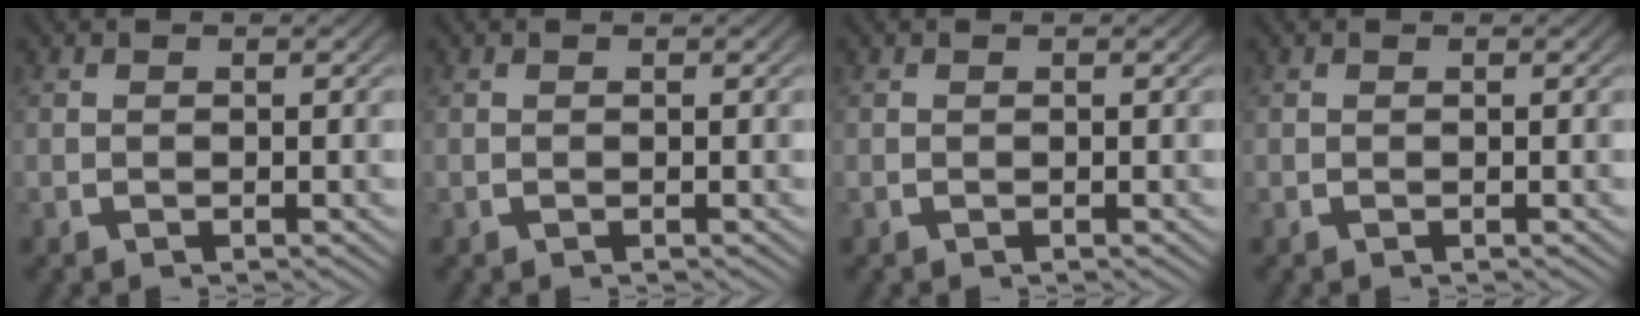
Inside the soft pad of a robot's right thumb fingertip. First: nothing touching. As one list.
[{"total": 0.0}, {"total": 0.0}, {"total": 0.0}]